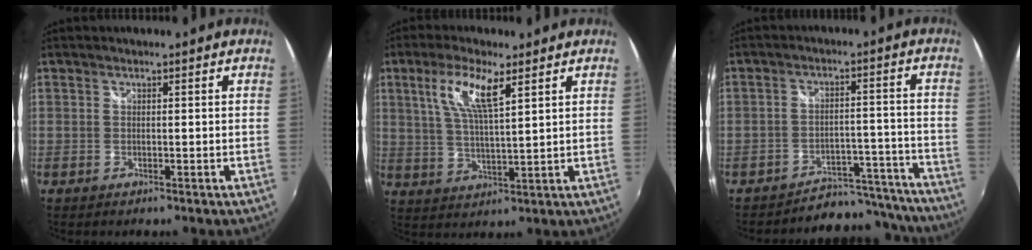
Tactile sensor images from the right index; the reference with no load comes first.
{"total": 8.6, "force": [4.1, 1.9, 7.3], "torque": [-0.143, 0.003, 0.082]}
{"total": 13.7, "force": [-13.1, 4.1, 0.7], "torque": [-0.006, 0.048, -0.169]}